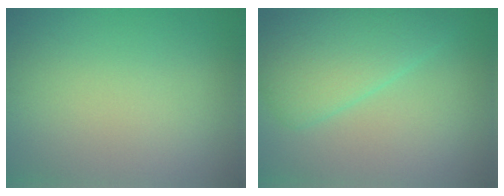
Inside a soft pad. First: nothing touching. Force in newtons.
{"total": 4.7, "press": 4.7, "slide": 0.3}